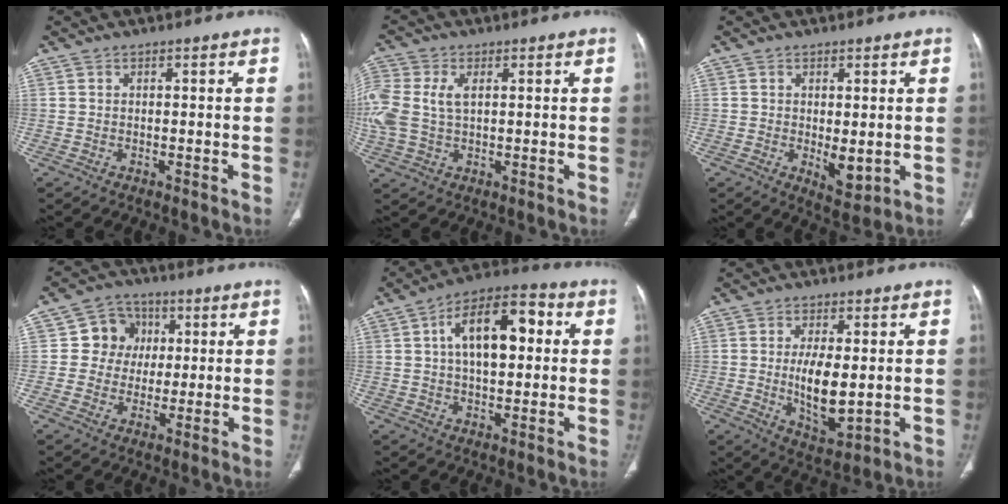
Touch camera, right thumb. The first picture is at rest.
{"total": 10.9, "force": [1.7, 6.7, 8.4], "torque": [-0.225, 0.015, 0.038]}
{"total": 4.5, "force": [-0.4, 2.1, 4.0], "torque": [-0.052, -0.014, 0.004]}
{"total": 7.9, "force": [1.3, 7.4, 2.2], "torque": [0.011, 0.010, 0.015]}
{"total": 14.6, "force": [2.9, 7.5, 12.2], "torque": [-0.180, 0.020, 0.039]}
{"total": 9.6, "force": [-0.1, 4.0, 8.8], "torque": [-0.149, -0.023, 0.009]}